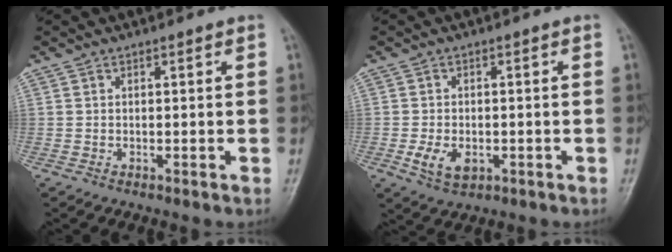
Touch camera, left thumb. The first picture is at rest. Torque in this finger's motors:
{"motor_torque": [-0.28, 0.41, 0.05, 0.17, 0.03]}